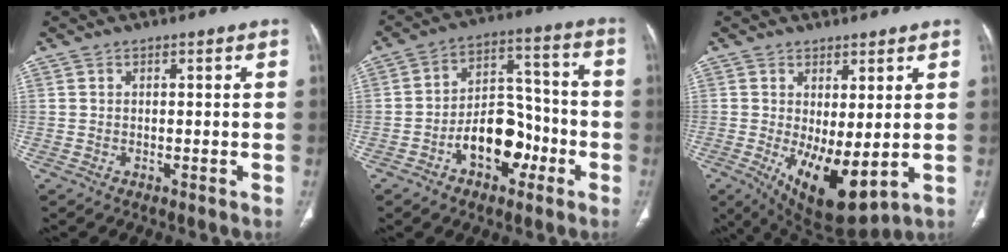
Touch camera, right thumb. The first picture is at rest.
{"total": 12.2, "force": [-4.9, 7.9, 7.9], "torque": [-0.089, 0.057, -0.080]}
{"total": 11.3, "force": [-1.1, 4.6, 10.3], "torque": [-0.167, -0.026, 0.004]}